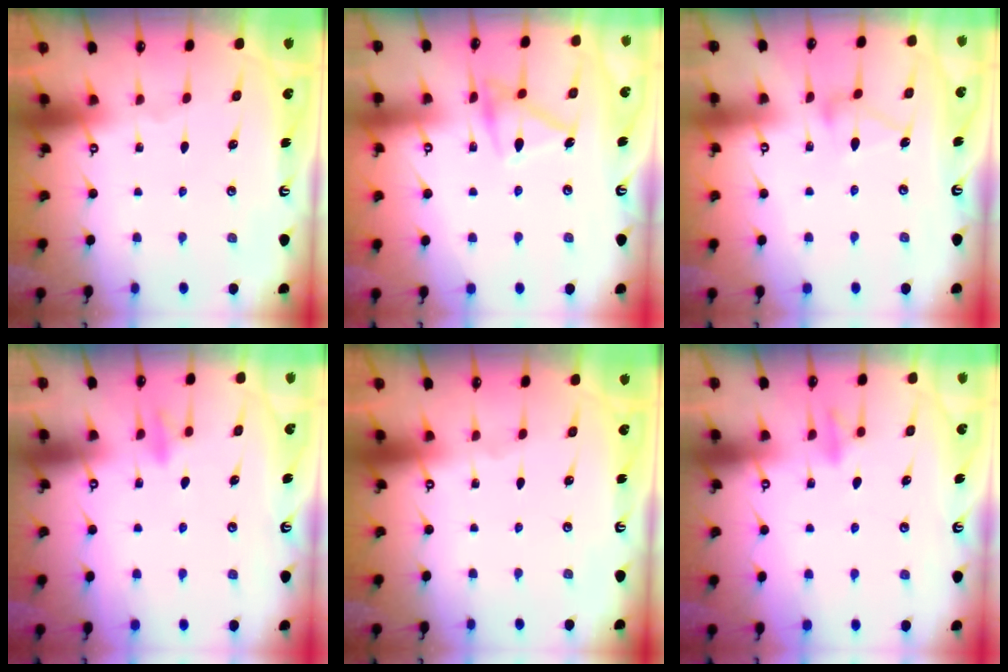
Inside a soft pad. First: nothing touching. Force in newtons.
{"total": 14.5, "press": 14.5, "slide": 0.7}
{"total": 7.6, "press": 7.6, "slide": 0.3}
{"total": 7.2, "press": 7.2, "slide": 1.0}
{"total": 0.0}
{"total": 8.9, "press": 8.8, "slide": 1.4}